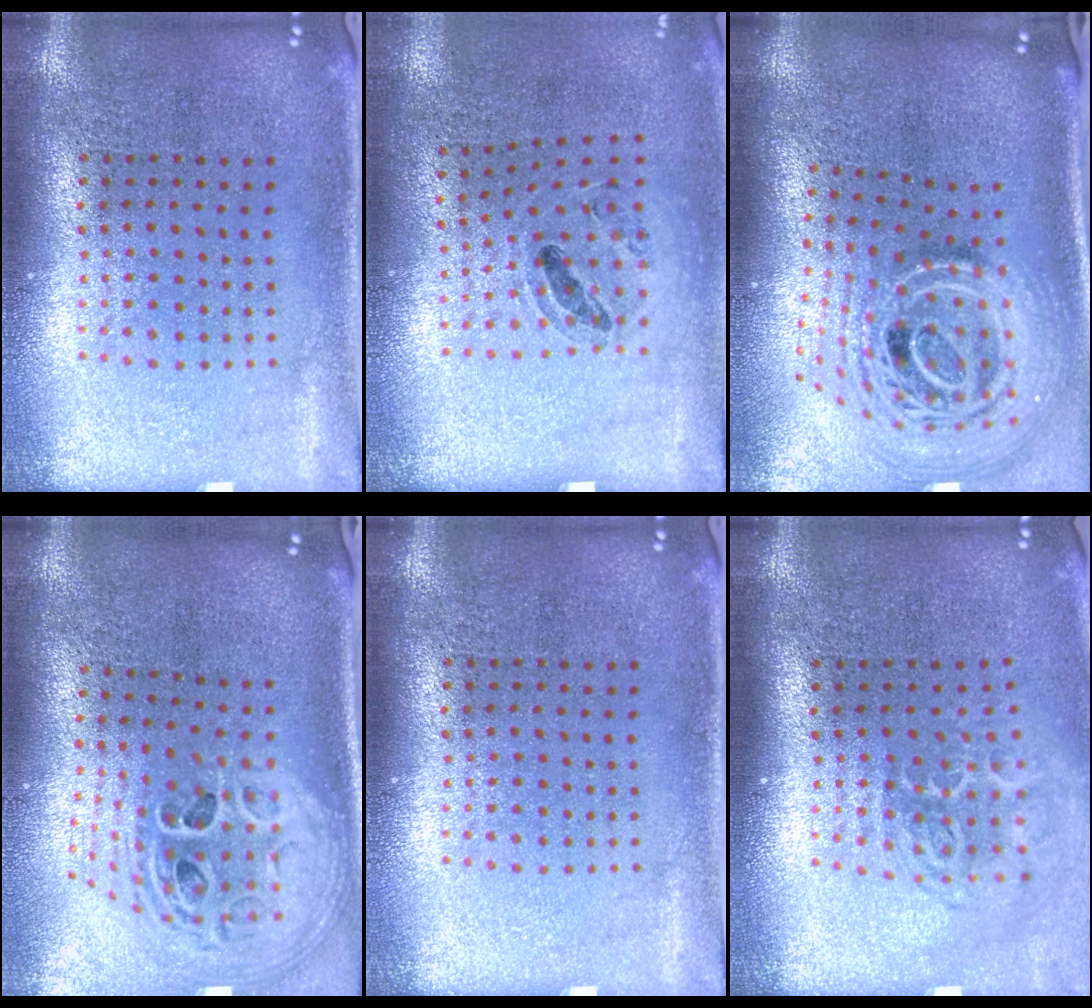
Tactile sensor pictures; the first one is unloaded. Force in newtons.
{"total": 0.9, "press": 0.8, "slide": 0.4}
{"total": 2.9, "press": 2.0, "slide": 2.2}
{"total": 3.0, "press": 2.1, "slide": 2.1}
{"total": 0.0}
{"total": 1.7, "press": 1.1, "slide": 1.2}